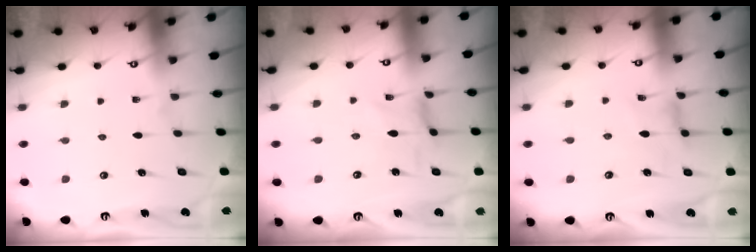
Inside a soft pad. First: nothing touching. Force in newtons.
{"total": 0.0}
{"total": 3.2, "press": 3.2, "slide": 0.5}